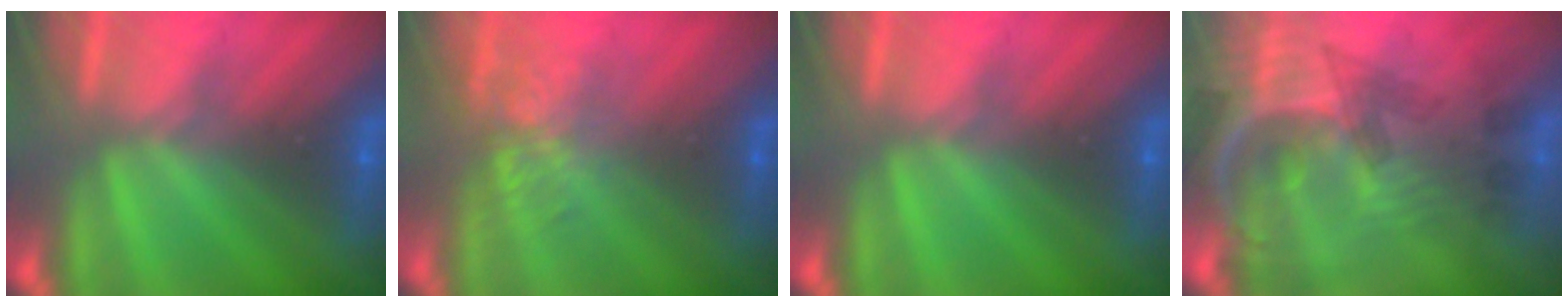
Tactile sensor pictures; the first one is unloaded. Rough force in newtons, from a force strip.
{"total": 3.1}
{"total": 0.0}
{"total": 6.2}